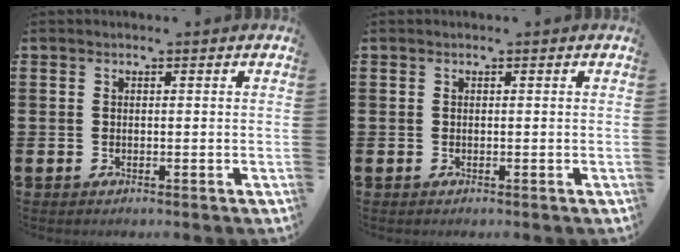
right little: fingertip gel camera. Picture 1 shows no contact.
{"total": 0.0}